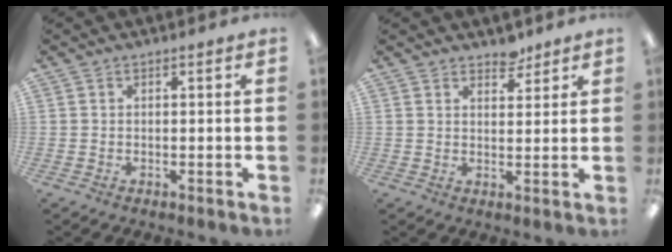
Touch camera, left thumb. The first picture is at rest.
{"total": 4.0, "force": [3.6, 1.6, 0.8], "torque": [0.004, -0.024, 0.063]}